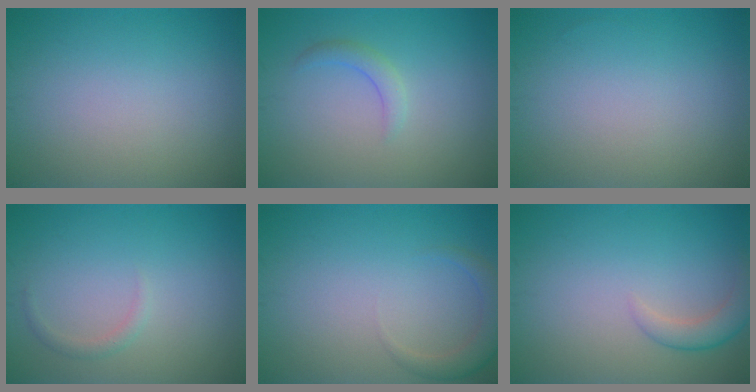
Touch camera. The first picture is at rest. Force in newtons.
{"total": 1.5, "press": 1.5, "slide": 0.2}
{"total": 0.0}
{"total": 0.9, "press": 0.9, "slide": 0.0}
{"total": 2.3, "press": 2.3, "slide": 0.1}
{"total": 2.6, "press": 2.6, "slide": 0.2}